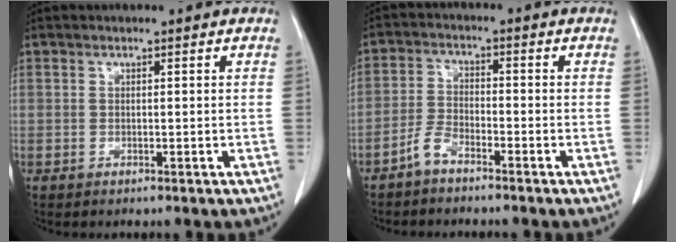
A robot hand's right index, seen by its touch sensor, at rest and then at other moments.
{"total": 3.6, "force": [-2.9, 1.1, 1.7], "torque": [-0.041, 0.003, -0.060]}